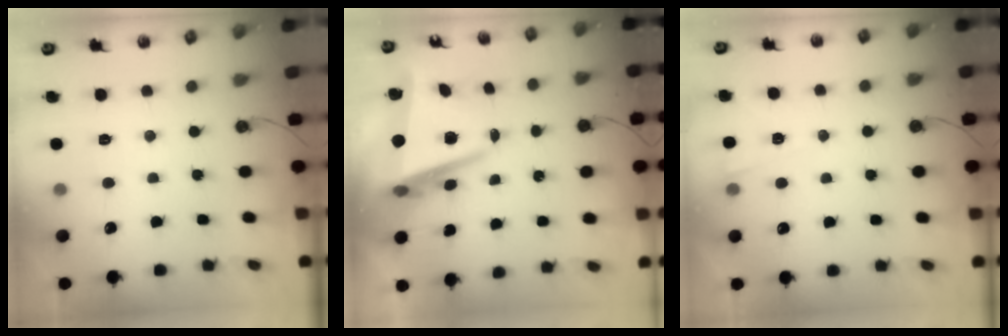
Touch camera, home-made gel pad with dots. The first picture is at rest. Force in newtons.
{"total": 10.6, "press": 10.4, "slide": 2.0}
{"total": 2.7, "press": 2.1, "slide": 1.6}